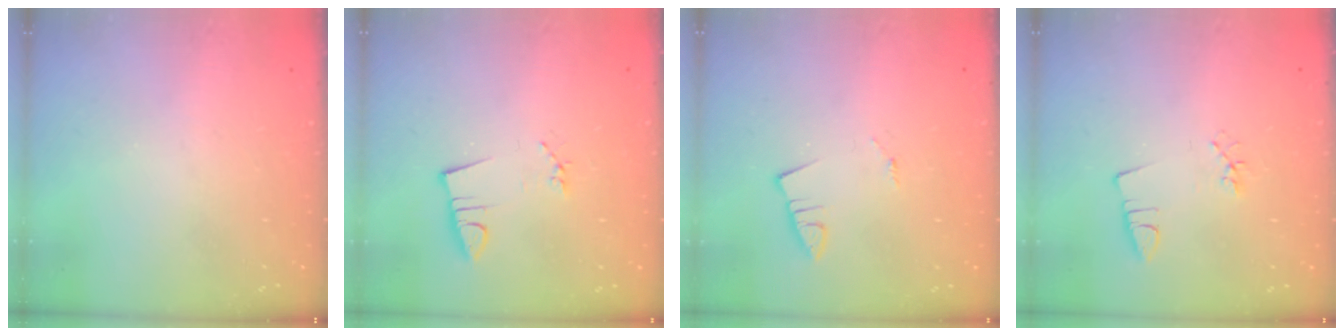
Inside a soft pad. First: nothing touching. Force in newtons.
{"total": 2.9, "press": 1.4, "slide": 2.5}
{"total": 1.3, "press": 1.3, "slide": 0.1}
{"total": 2.3, "press": 1.7, "slide": 1.5}